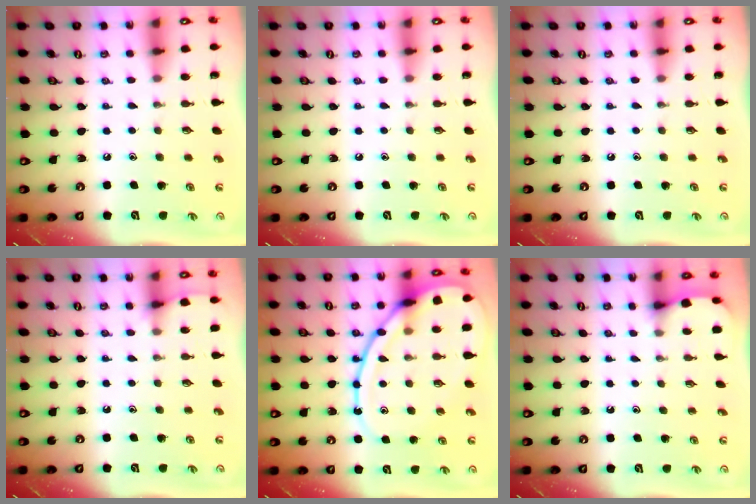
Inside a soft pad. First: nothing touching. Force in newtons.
{"total": 0.0}
{"total": 0.0}
{"total": 4.0, "press": 4.0, "slide": 0.3}
{"total": 17.3, "press": 17.2, "slide": 1.6}
{"total": 2.2, "press": 2.2, "slide": 0.3}